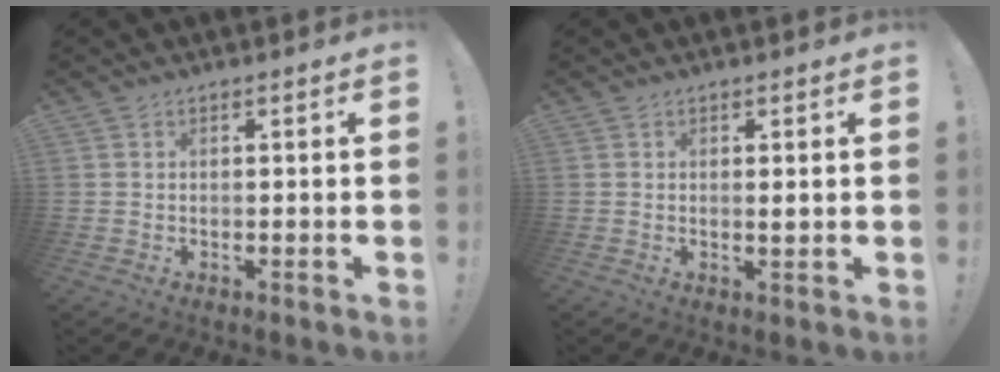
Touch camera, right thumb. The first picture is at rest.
{"total": 1.3, "force": [0.3, 0.0, 1.3], "torque": [-0.010, -0.009, 0.001]}